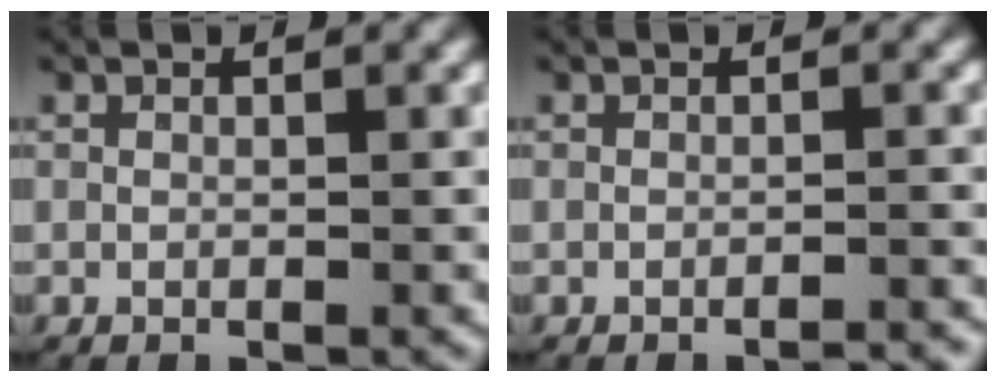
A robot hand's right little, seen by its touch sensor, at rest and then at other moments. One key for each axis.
{"total": 1.4, "fx": -1.4, "fy": 0.1, "fz": 0.5, "tx": -0.006, "ty": 0.001, "tz": -0.021}